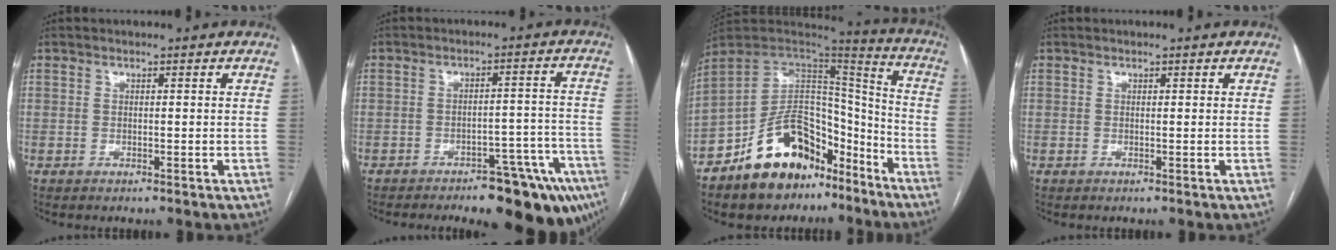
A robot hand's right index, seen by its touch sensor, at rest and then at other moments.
{"total": 15.4, "force": [-11.5, 4.5, 9.2], "torque": [-0.038, 0.038, -0.147]}
{"total": 18.8, "force": [-12.1, 10.3, 10.0], "torque": [-0.161, 0.054, -0.196]}
{"total": 0.0}